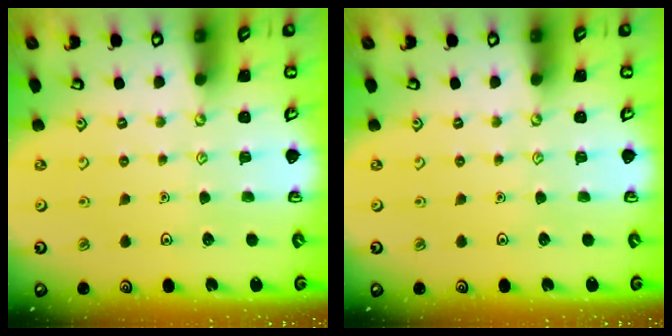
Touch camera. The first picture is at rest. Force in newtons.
{"total": 0.0}